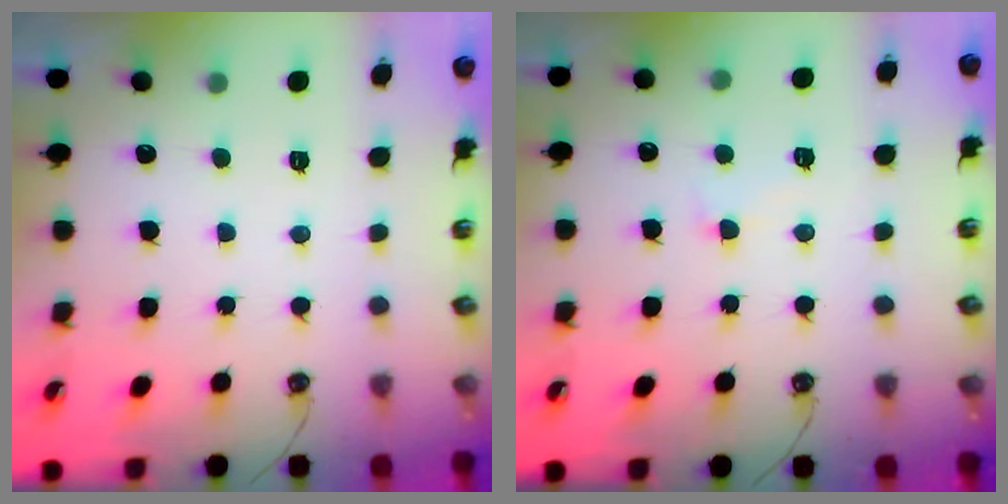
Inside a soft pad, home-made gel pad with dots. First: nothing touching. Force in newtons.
{"total": 0.9, "press": 0.8, "slide": 0.4}